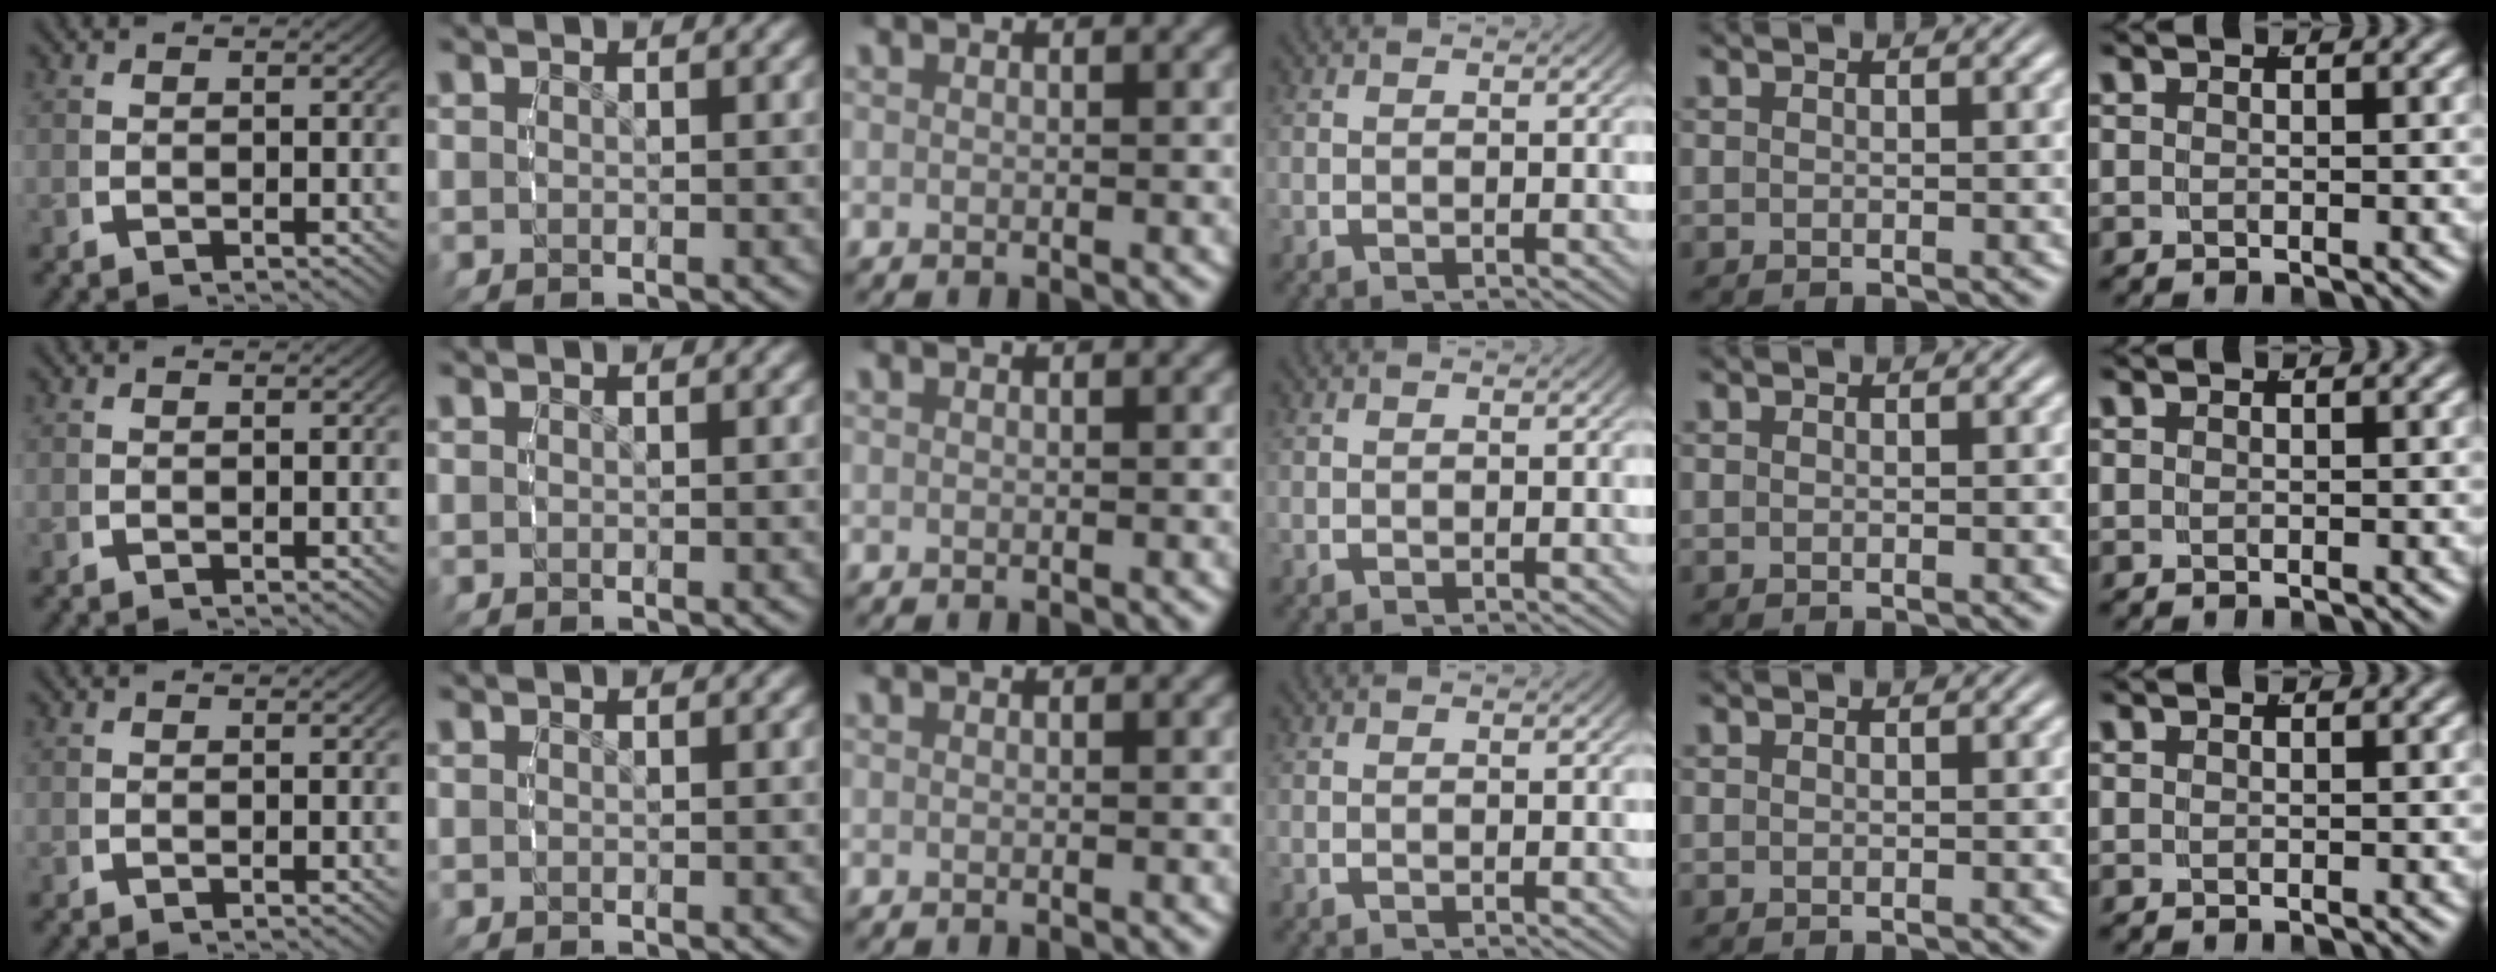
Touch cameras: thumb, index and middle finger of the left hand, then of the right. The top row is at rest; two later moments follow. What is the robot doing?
{"motion": "reach", "object": "measuring cup"}